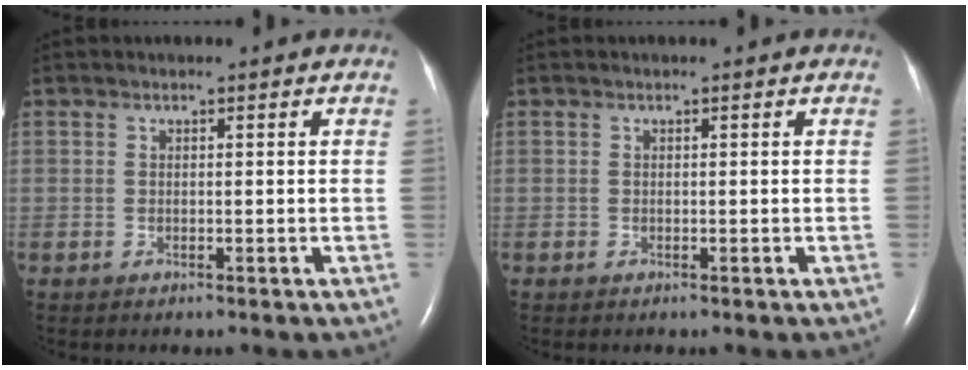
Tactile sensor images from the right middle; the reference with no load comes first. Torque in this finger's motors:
{"motor_torque": [0.23, -0.12, -0.02, 0.01]}